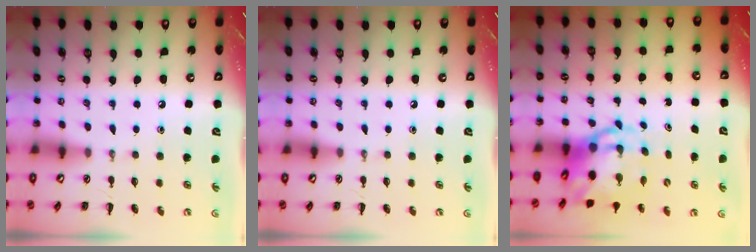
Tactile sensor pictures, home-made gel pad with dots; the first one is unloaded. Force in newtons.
{"total": 0.0}
{"total": 7.7, "press": 7.5, "slide": 2.1}